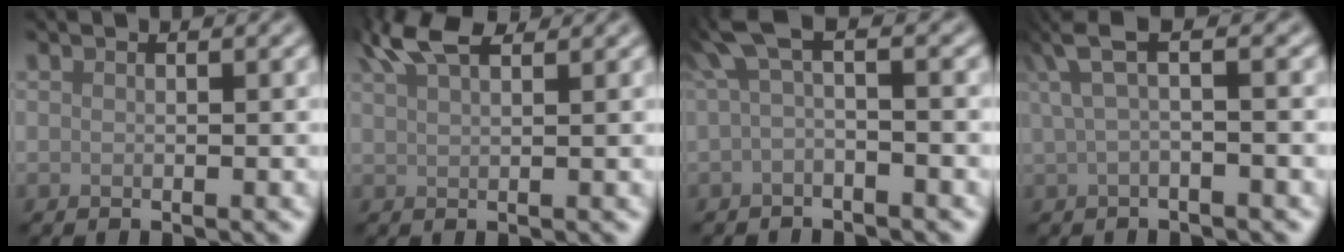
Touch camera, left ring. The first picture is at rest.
{"total": 4.7, "force": [3.5, 1.4, 2.8], "torque": [-0.062, 0.019, 0.065]}
{"total": 3.4, "force": [0.4, 0.9, 3.3], "torque": [-0.060, 0.004, -0.002]}
{"total": 3.3, "force": [1.3, 0.7, 3.0], "torque": [-0.058, 0.011, 0.018]}